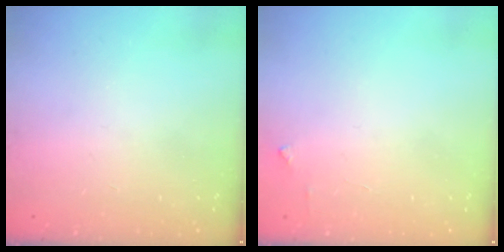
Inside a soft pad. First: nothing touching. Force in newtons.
{"total": 2.6, "press": 2.6, "slide": 0.2}